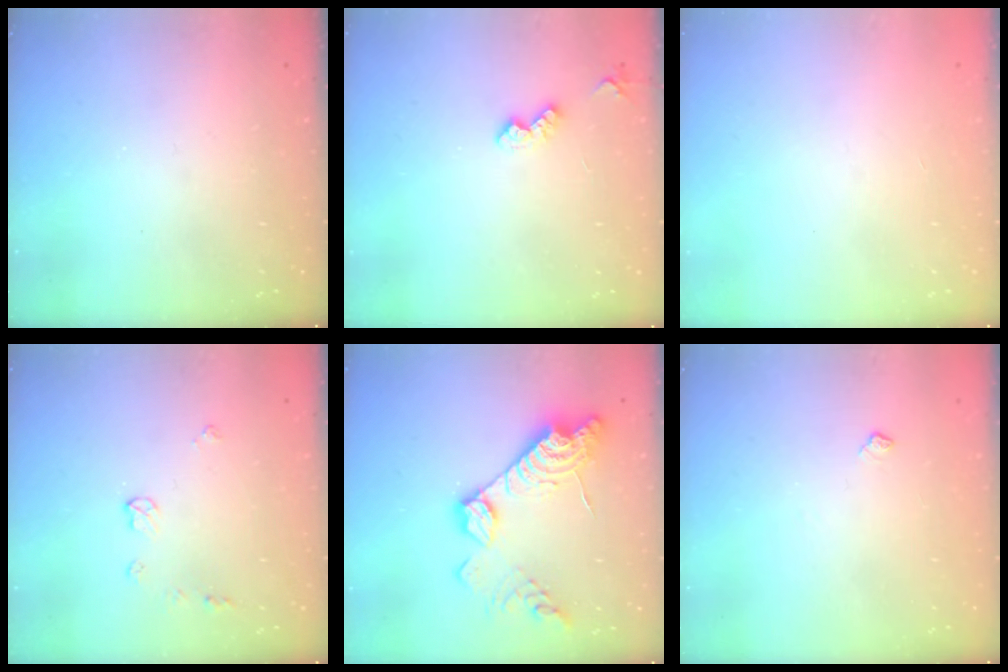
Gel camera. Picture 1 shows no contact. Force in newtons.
{"total": 4.3, "press": 4.3, "slide": 0.7}
{"total": 0.0}
{"total": 5.9, "press": 5.8, "slide": 0.7}
{"total": 18.0, "press": 17.9, "slide": 1.8}
{"total": 4.0, "press": 3.9, "slide": 0.5}